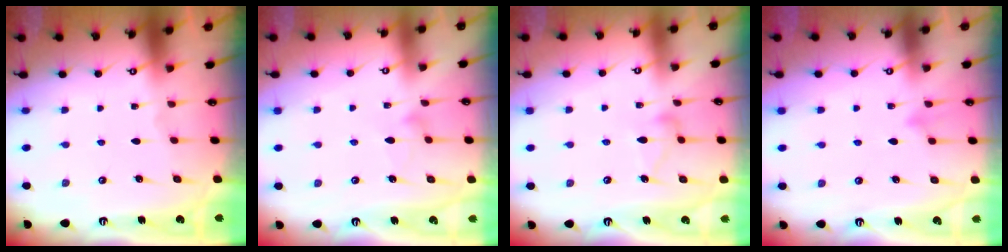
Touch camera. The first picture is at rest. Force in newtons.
{"total": 7.6, "press": 7.6, "slide": 0.4}
{"total": 10.0, "press": 9.9, "slide": 0.5}
{"total": 7.4, "press": 7.4, "slide": 0.6}